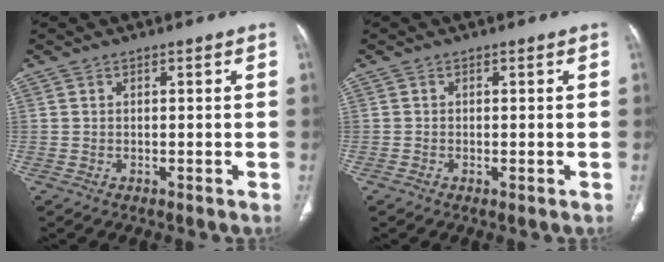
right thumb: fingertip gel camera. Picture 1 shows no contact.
{"total": 0.6, "force": [-0.3, 0.3, 0.4], "torque": [-0.008, -0.001, -0.006]}